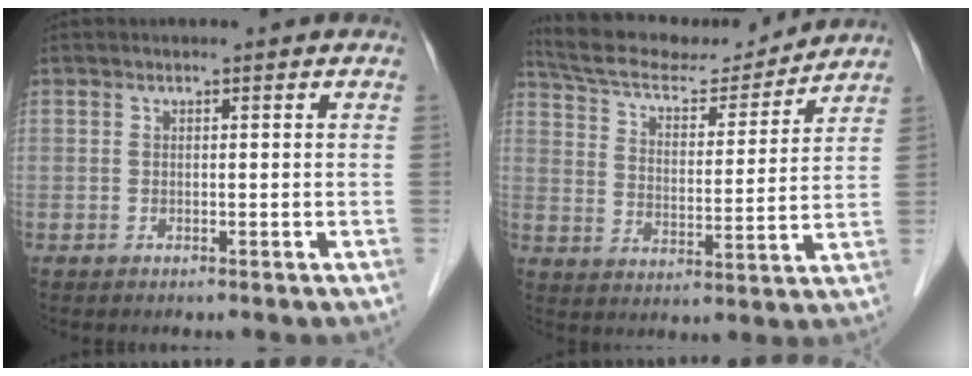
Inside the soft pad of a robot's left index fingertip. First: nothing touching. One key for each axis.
{"total": 16.7, "fx": 15.7, "fy": 2.5, "fz": 5.1, "tx": -0.090, "ty": 0.008, "tz": 0.250}